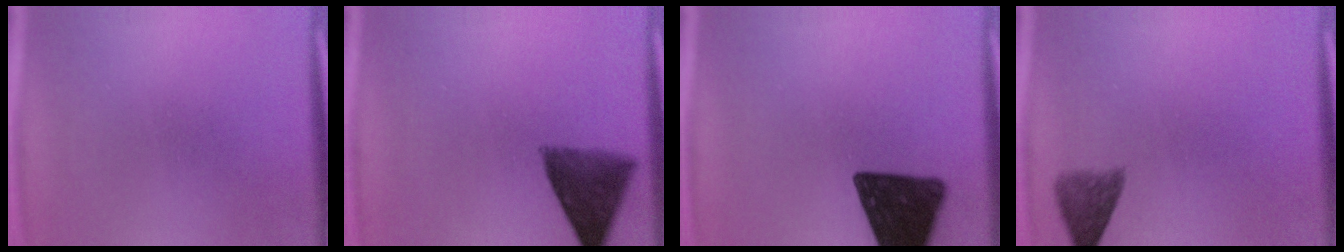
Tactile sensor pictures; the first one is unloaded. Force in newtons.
{"total": 8.7}
{"total": 16.6}
{"total": 3.6}